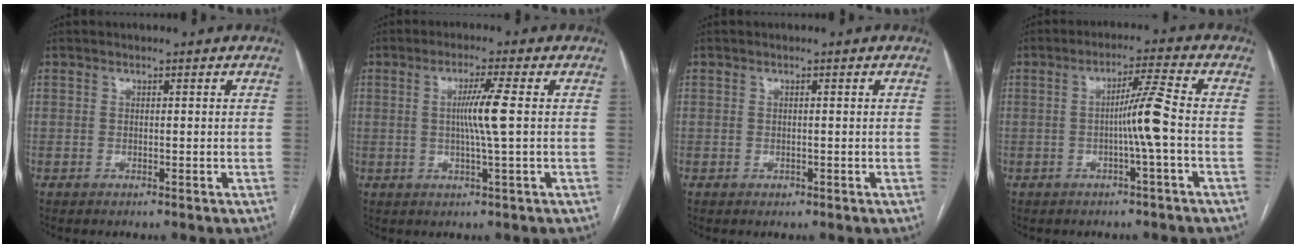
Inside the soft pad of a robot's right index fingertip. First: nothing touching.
{"total": 5.3, "force": [0.4, -1.0, 5.2], "torque": [-0.095, -0.004, 0.007]}
{"total": 0.5, "force": [-0.2, 0.5, 0.1], "torque": [-0.002, 0.002, -0.001]}
{"total": 5.6, "force": [-1.1, -1.2, 5.4], "torque": [-0.091, 0.008, -0.019]}